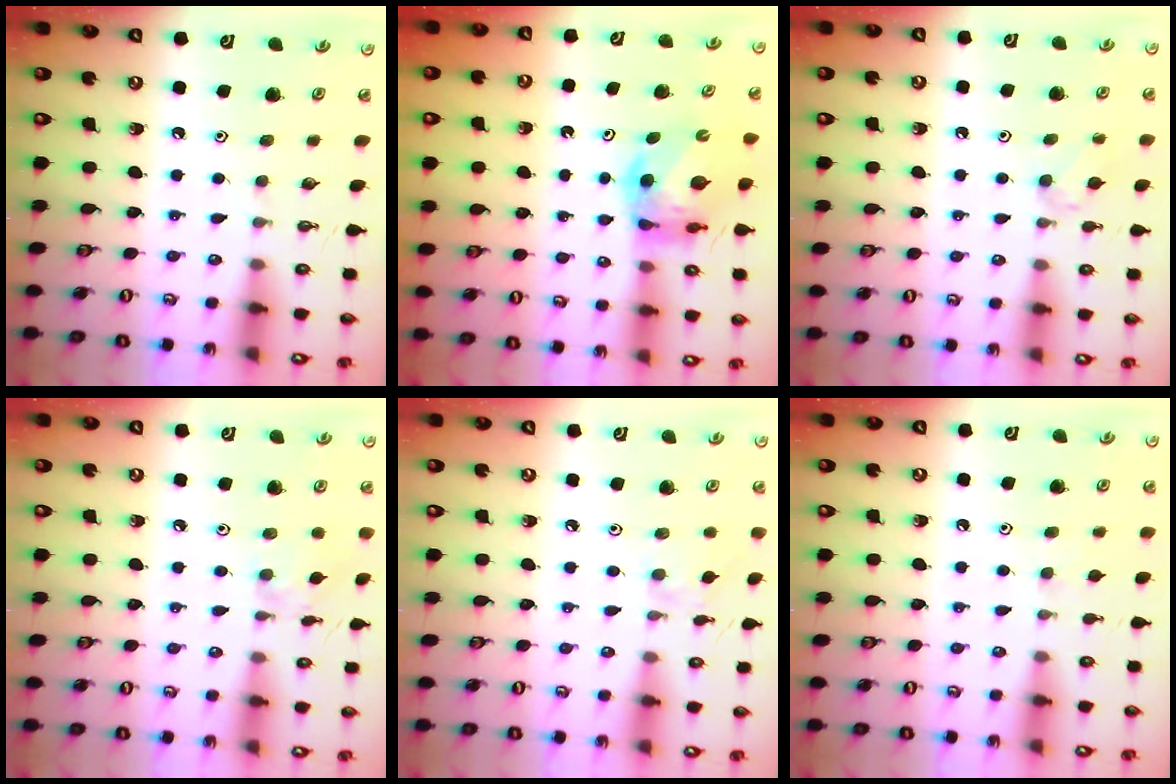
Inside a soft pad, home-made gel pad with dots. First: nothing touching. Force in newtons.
{"total": 6.4, "press": 6.4, "slide": 0.6}
{"total": 2.7, "press": 2.6, "slide": 0.6}
{"total": 2.0, "press": 2.0, "slide": 0.4}
{"total": 3.1, "press": 3.0, "slide": 0.6}
{"total": 3.1, "press": 3.1, "slide": 0.5}